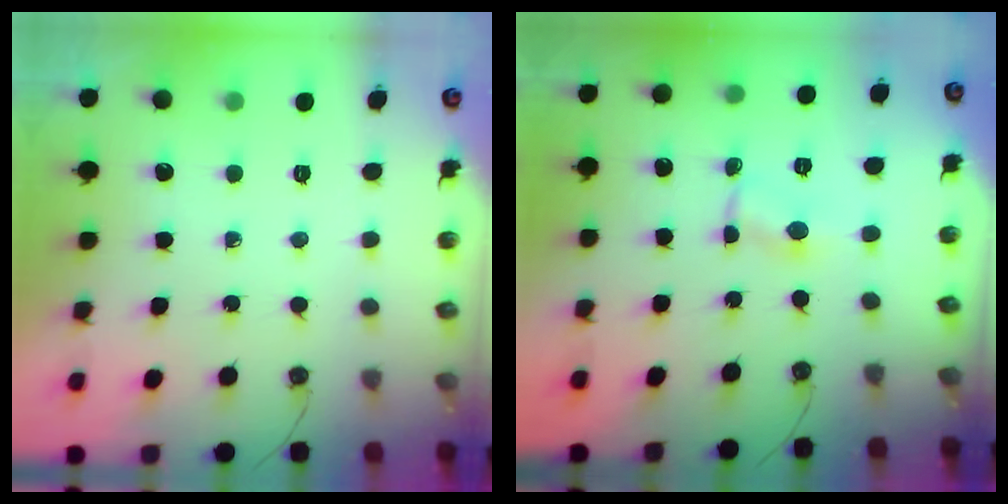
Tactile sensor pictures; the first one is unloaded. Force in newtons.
{"total": 1.1, "press": 1.1, "slide": 0.2}